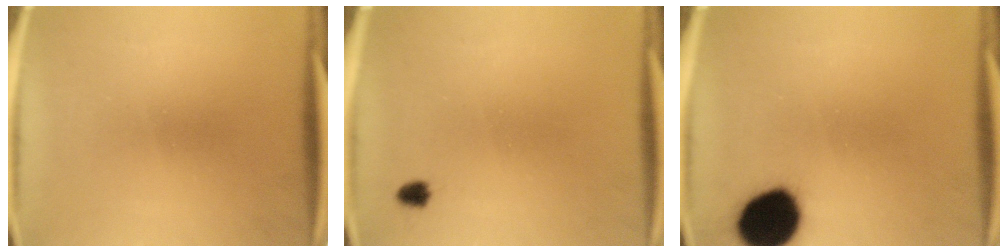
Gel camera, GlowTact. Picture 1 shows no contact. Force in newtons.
{"total": 1.5}
{"total": 15.3}